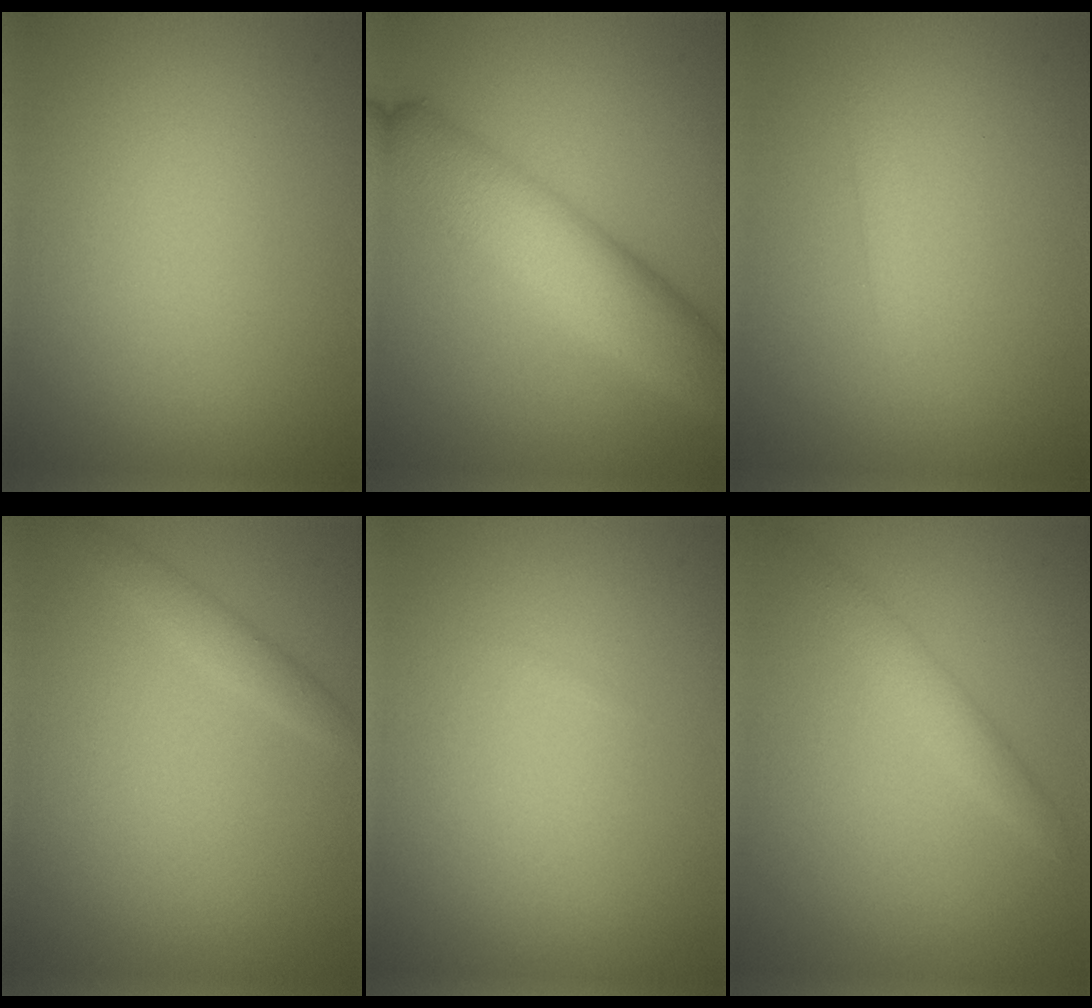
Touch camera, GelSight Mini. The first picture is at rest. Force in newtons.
{"total": 7.3, "press": 7.3, "slide": 0.3}
{"total": 0.9, "press": 0.9, "slide": 0.0}
{"total": 1.5, "press": 1.5, "slide": 0.1}
{"total": 0.0}
{"total": 2.0, "press": 2.0, "slide": 0.1}